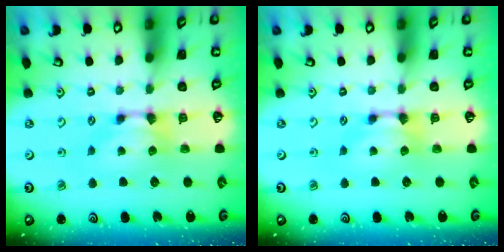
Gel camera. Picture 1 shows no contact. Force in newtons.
{"total": 0.0}